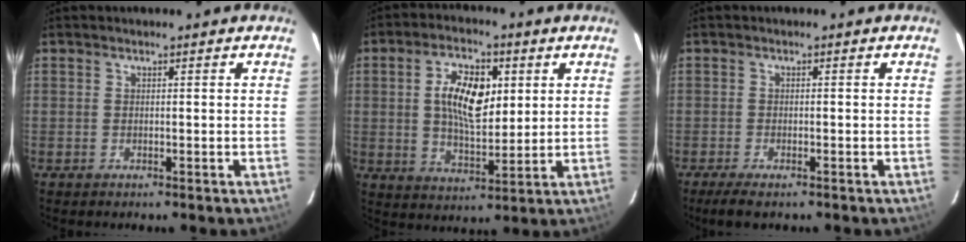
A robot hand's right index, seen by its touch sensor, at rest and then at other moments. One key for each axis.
{"total": 11.2, "fx": 2.6, "fy": 5.8, "fz": 9.3, "tx": -0.167, "ty": 0.014, "tz": 0.049}
{"total": 4.2, "fx": -3.1, "fy": 1.1, "fz": 2.6, "tx": -0.061, "ty": -0.015, "tz": -0.055}